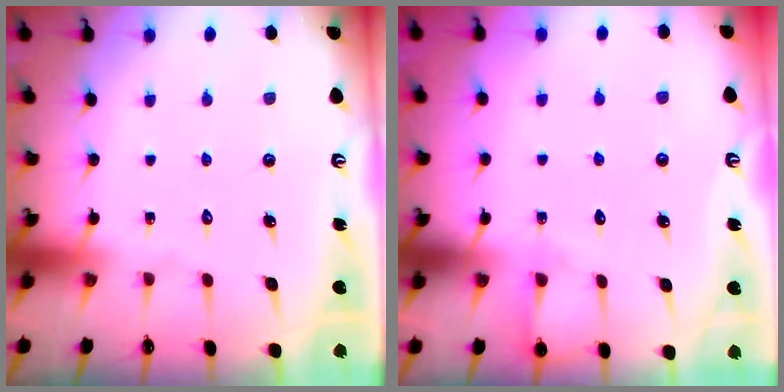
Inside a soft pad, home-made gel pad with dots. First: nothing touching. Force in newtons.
{"total": 5.4, "press": 5.4, "slide": 0.6}